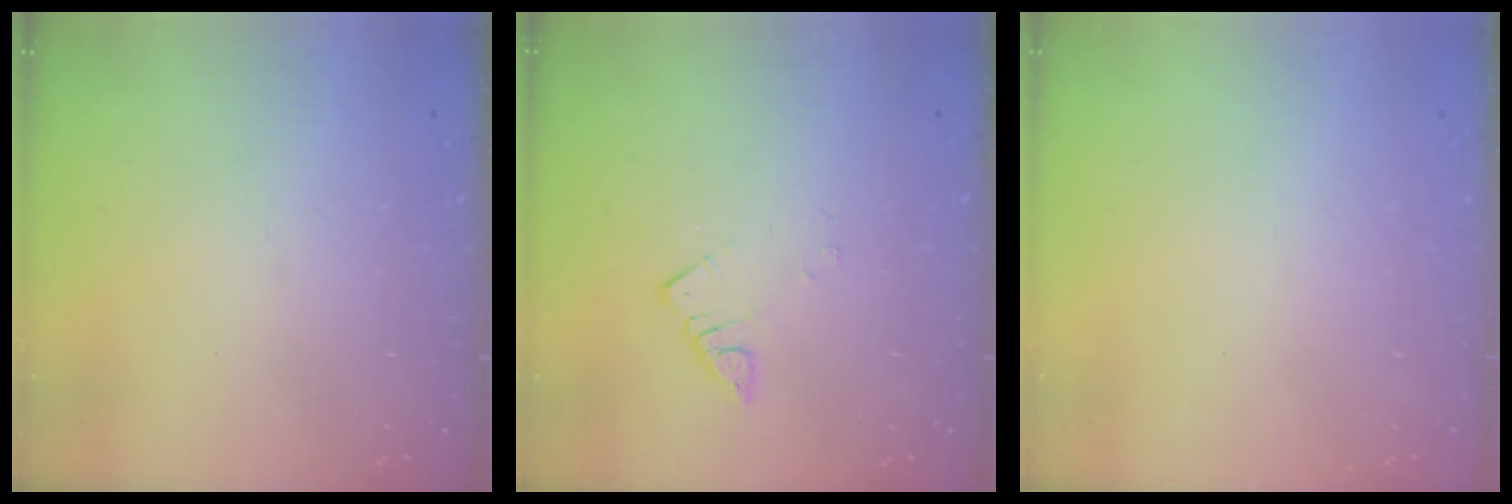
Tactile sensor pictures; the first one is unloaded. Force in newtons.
{"total": 2.5, "press": 2.5, "slide": 0.3}
{"total": 1.5, "press": 1.5, "slide": 0.1}